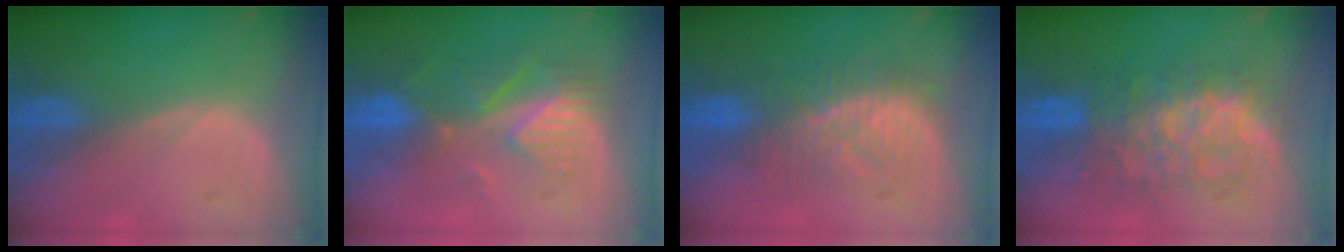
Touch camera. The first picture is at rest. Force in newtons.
{"total": 8.9, "press": 7.7, "slide": 4.3}
{"total": 7.9, "press": 7.8, "slide": 1.6}
{"total": 8.9, "press": 8.9, "slide": 0.5}